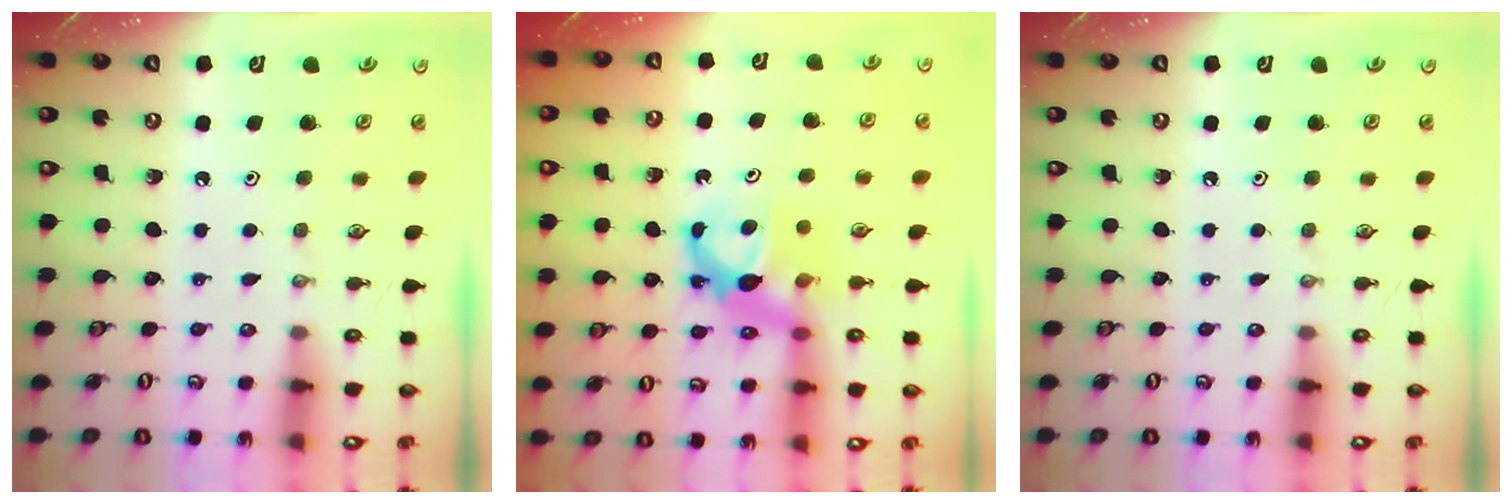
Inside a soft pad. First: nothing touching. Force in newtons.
{"total": 6.9, "press": 6.9, "slide": 0.1}
{"total": 0.0}